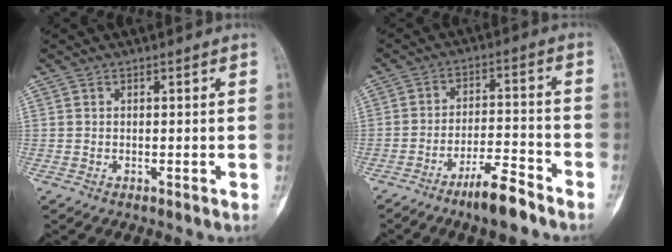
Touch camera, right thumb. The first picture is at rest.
{"total": 8.4, "force": [-6.3, 1.6, 5.4], "torque": [-0.093, 0.048, -0.108]}